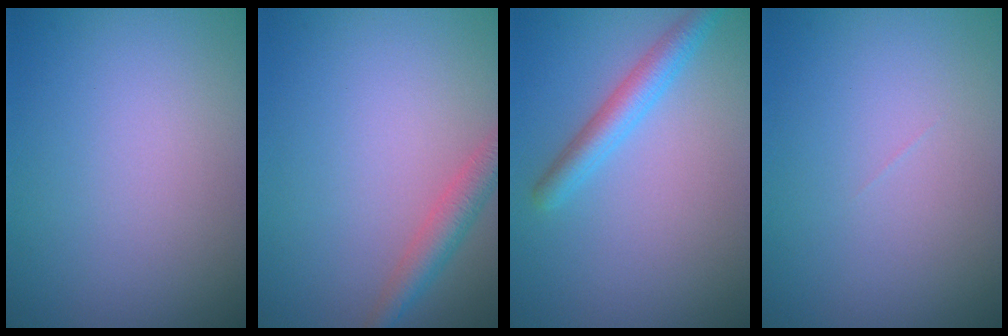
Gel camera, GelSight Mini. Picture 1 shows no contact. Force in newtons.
{"total": 2.6, "press": 2.6, "slide": 0.1}
{"total": 2.8, "press": 2.8, "slide": 0.2}
{"total": 0.0}